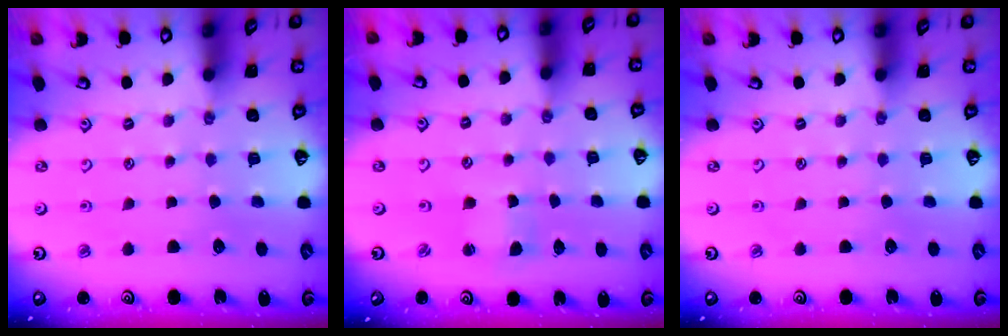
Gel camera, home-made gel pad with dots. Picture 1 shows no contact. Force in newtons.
{"total": 1.5, "press": 1.5, "slide": 0.3}
{"total": 0.0}